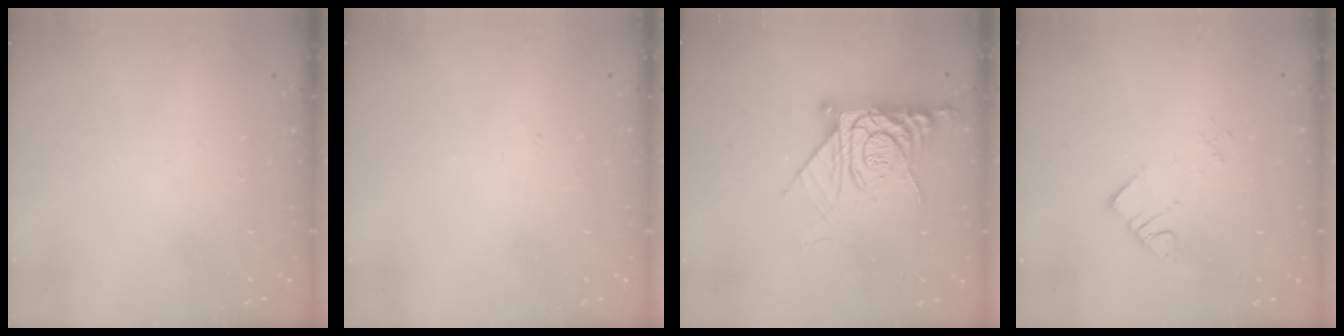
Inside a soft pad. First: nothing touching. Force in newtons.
{"total": 1.3, "press": 1.3, "slide": 0.2}
{"total": 12.2, "press": 12.1, "slide": 1.3}
{"total": 2.8, "press": 2.8, "slide": 0.1}